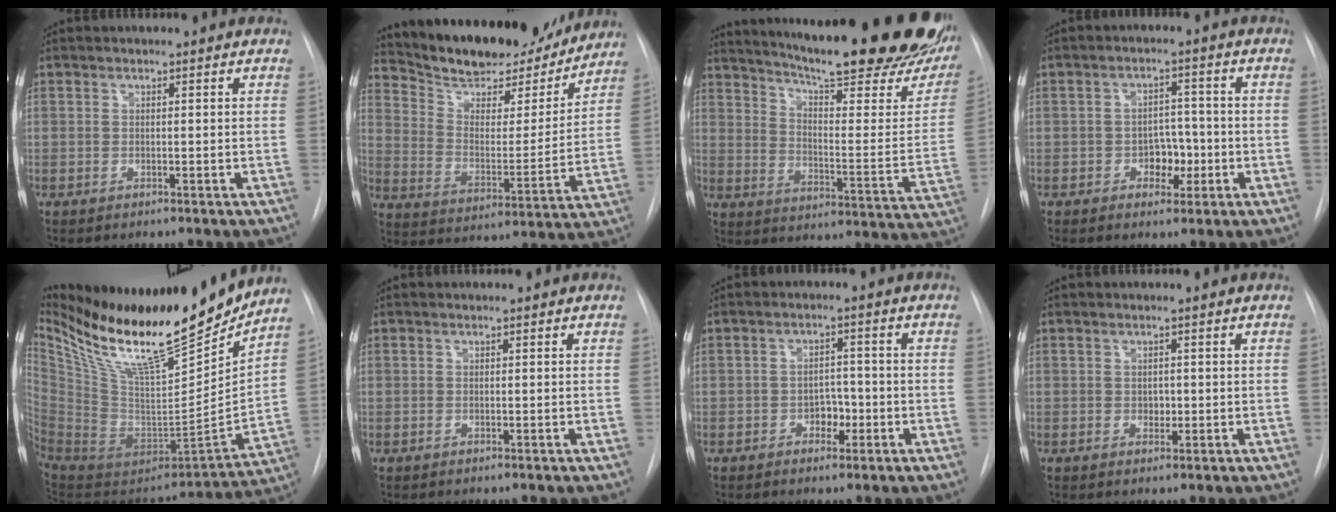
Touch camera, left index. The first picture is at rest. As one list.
[{"total": 20.4, "force": [18.5, 5.4, 6.7], "torque": [-0.110, -0.009, 0.281]}, {"total": 32.7, "force": [25.7, 5.4, 19.5], "torque": [-0.253, -0.065, 0.332]}, {"total": 4.4, "force": [-1.5, 3.0, 2.9], "torque": [-0.034, 0.009, -0.020]}, {"total": 28.6, "force": [23.0, 4.8, 16.3], "torque": [-0.282, -0.042, 0.378]}, {"total": 0.0}, {"total": 3.0, "force": [-1.3, 2.0, 1.8], "torque": [-0.017, 0.008, -0.018]}, {"total": 1.2, "force": [0.0, 1.0, 0.7], "torque": [-0.009, 0.000, 0.001]}]